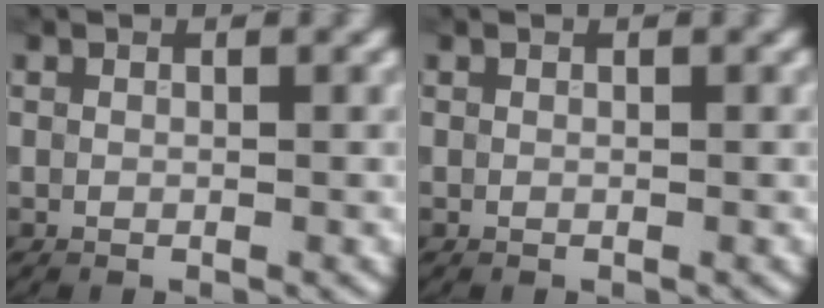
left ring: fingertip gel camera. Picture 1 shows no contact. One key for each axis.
{"total": 0.0}